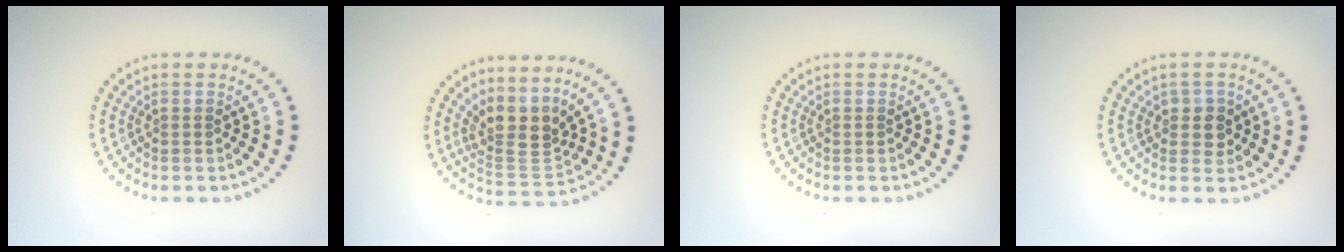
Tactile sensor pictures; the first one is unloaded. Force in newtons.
{"total": 3.8, "press": 2.9, "slide": 2.5}
{"total": 0.0}
{"total": 1.9, "press": 1.8, "slide": 0.6}